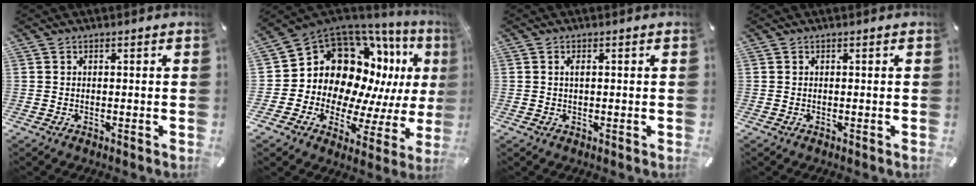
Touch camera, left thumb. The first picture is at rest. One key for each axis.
{"total": 16.6, "fx": 6.2, "fy": 13.1, "fz": 8.0, "tx": -0.136, "ty": -0.078, "tz": 0.129}
{"total": 1.2, "fx": 0.1, "fy": 0.5, "fz": 1.0, "tx": -0.020, "ty": 0.003, "tz": 0.001}
{"total": 0.0}